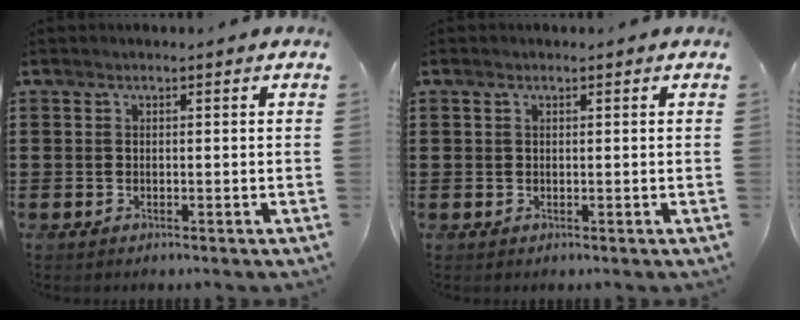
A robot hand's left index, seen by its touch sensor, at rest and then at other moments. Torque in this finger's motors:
{"motor_torque": [0.89, 0.31, 0.13, 0.03]}